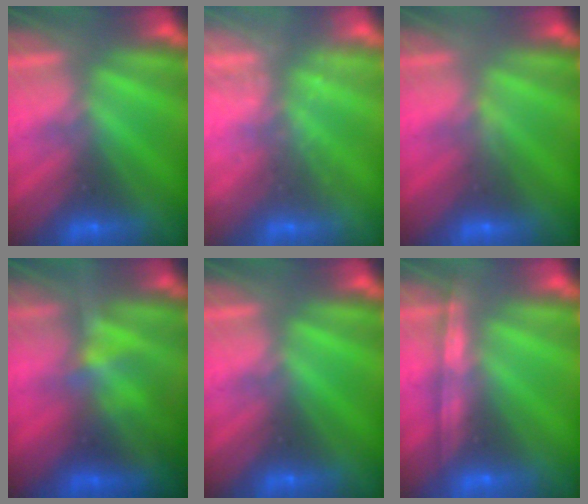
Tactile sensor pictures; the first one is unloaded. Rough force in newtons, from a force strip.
{"total": 2.1}
{"total": 3.3}
{"total": 4.5}
{"total": 0.0}
{"total": 1.2}